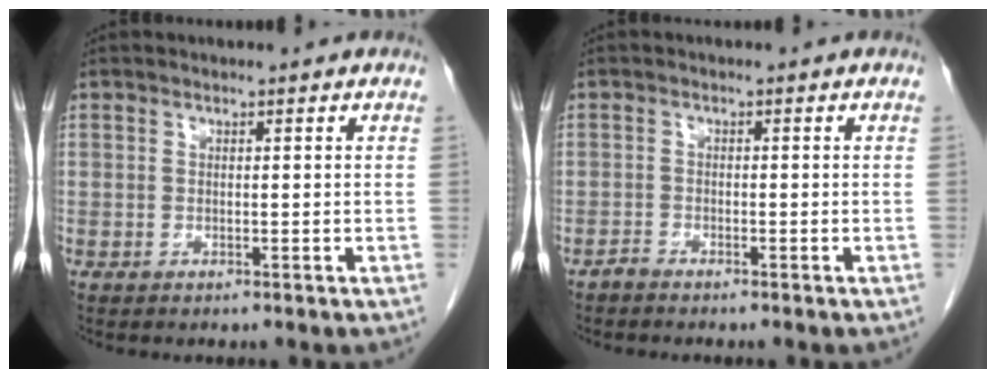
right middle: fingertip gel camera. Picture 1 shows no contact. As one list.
[{"total": 0.8, "force": [-0.8, 0.1, 0.1], "torque": [-0.005, -0.001, -0.016]}]